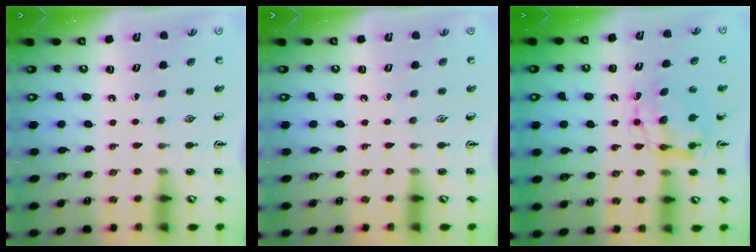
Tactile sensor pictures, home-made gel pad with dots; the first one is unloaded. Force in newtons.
{"total": 0.0}
{"total": 7.2, "press": 7.2, "slide": 0.2}